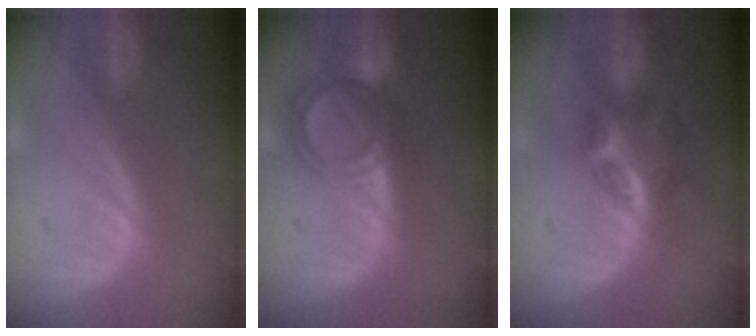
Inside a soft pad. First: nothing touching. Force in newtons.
{"total": 6.0, "press": 5.6, "slide": 2.0}
{"total": 5.9, "press": 5.4, "slide": 2.5}